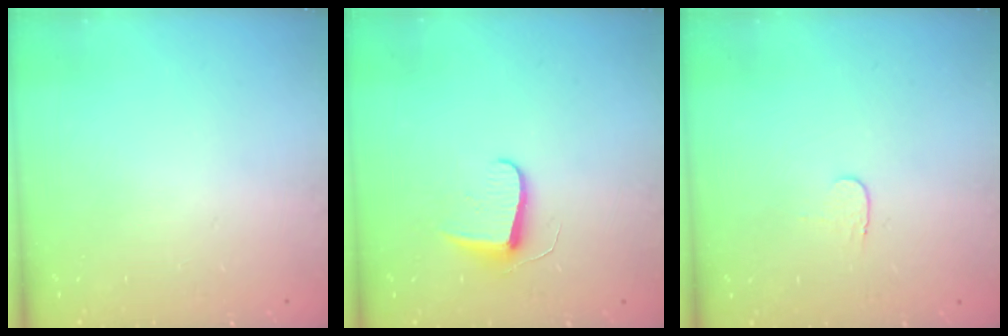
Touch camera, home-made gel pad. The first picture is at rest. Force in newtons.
{"total": 7.1, "press": 7.1, "slide": 0.7}
{"total": 3.7, "press": 3.7, "slide": 0.4}